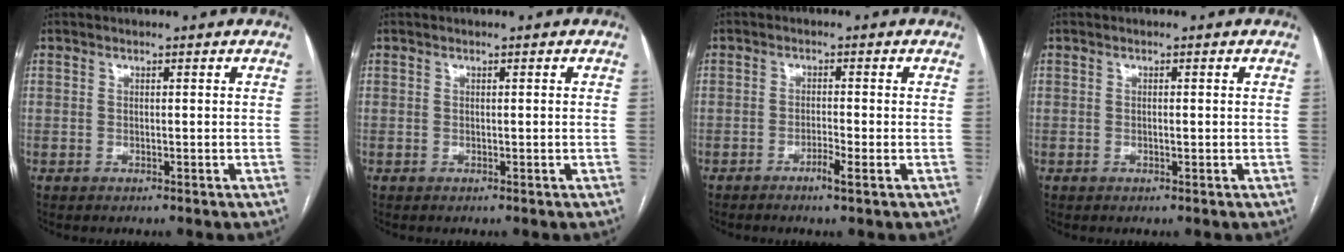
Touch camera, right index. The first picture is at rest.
{"total": 0.0}
{"total": 2.4, "force": [-1.3, -0.2, 2.0], "torque": [-0.036, -0.003, -0.025]}
{"total": 0.6, "force": [-0.1, 0.1, 0.6], "torque": [-0.011, 0.000, 0.000]}